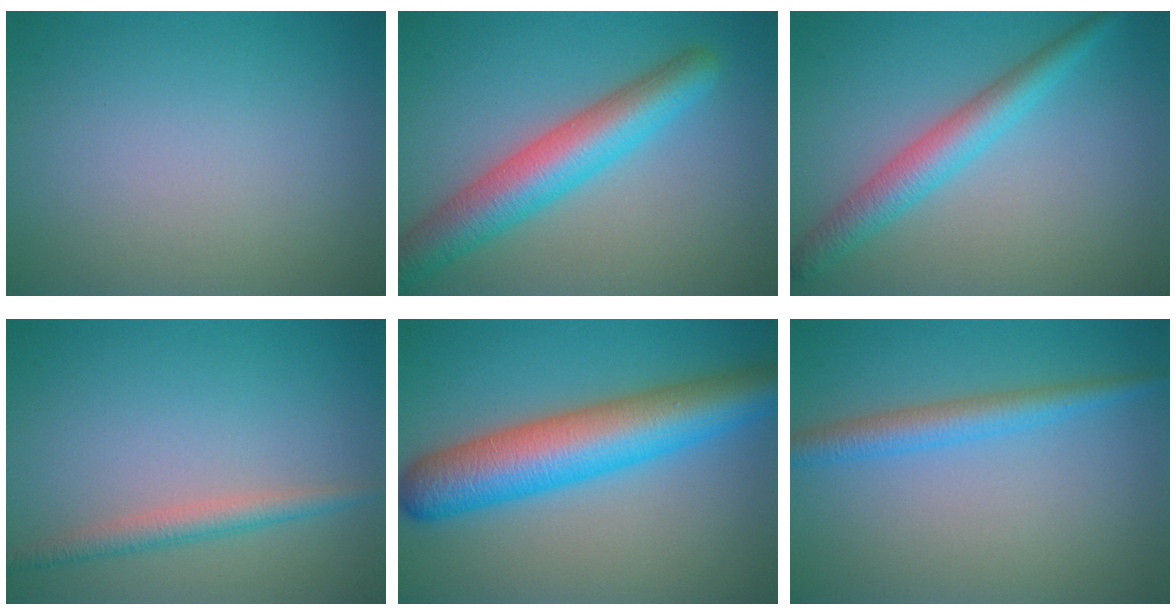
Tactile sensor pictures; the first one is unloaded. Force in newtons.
{"total": 6.6, "press": 6.6, "slide": 0.2}
{"total": 3.8, "press": 3.8, "slide": 0.1}
{"total": 2.4, "press": 2.4, "slide": 0.0}
{"total": 9.4, "press": 9.4, "slide": 0.2}
{"total": 3.0, "press": 3.0, "slide": 0.1}